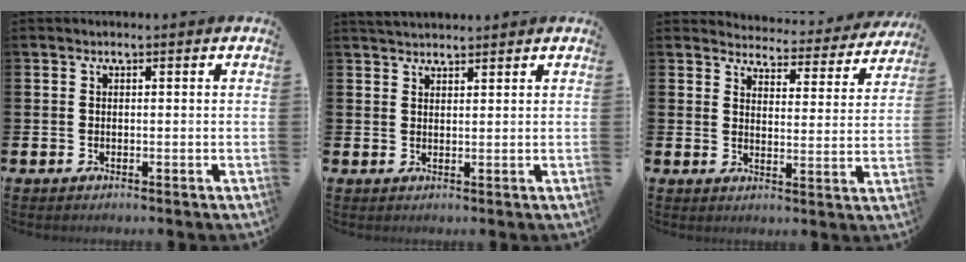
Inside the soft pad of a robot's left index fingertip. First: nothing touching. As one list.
[{"total": 3.5, "force": [3.5, 0.3, 0.2], "torque": [-0.016, -0.016, 0.066]}, {"total": 4.1, "force": [4.1, 0.7, 0.3], "torque": [-0.018, -0.039, 0.064]}]